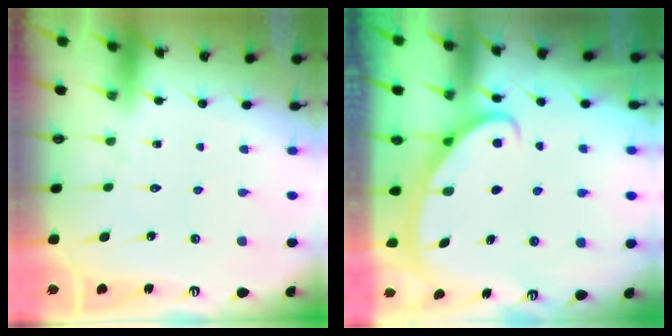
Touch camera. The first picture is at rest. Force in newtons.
{"total": 2.8, "press": 2.8, "slide": 0.4}